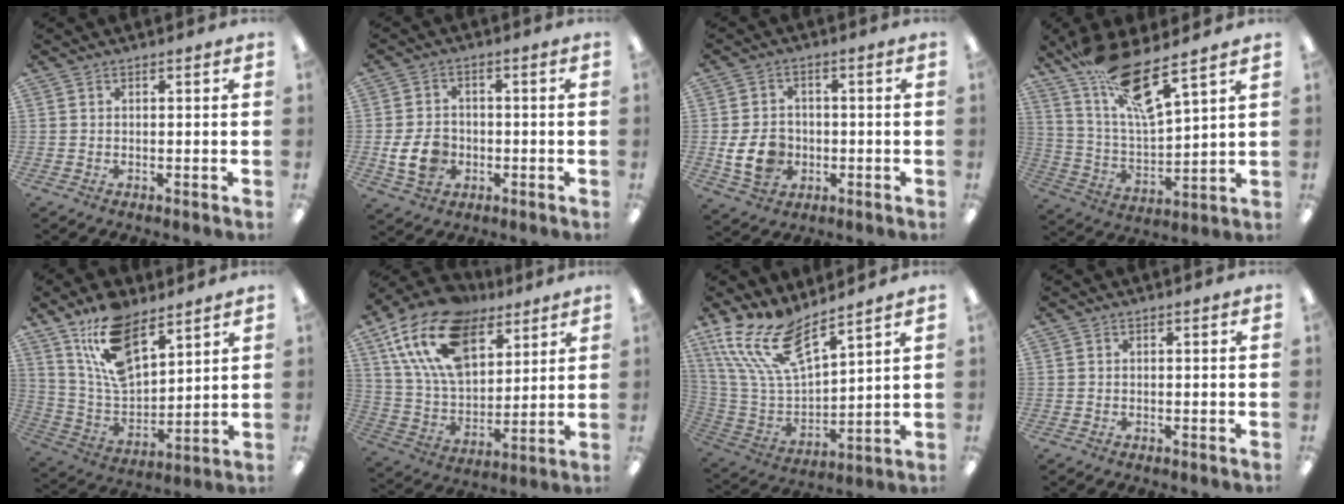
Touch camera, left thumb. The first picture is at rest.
{"total": 8.3, "force": [-2.0, 6.3, 5.0], "torque": [-0.091, 0.007, -0.035]}
{"total": 9.0, "force": [-1.9, 7.0, 5.3], "torque": [-0.097, 0.010, -0.030]}
{"total": 17.5, "force": [12.6, 4.2, 11.3], "torque": [-0.207, -0.073, 0.216]}
{"total": 16.2, "force": [10.9, 7.5, 9.3], "torque": [-0.184, -0.044, 0.201]}
{"total": 21.2, "force": [12.0, 12.2, 12.4], "torque": [-0.242, -0.054, 0.218]}
{"total": 18.2, "force": [12.4, 7.2, 11.2], "torque": [-0.259, -0.069, 0.226]}
{"total": 0.0}